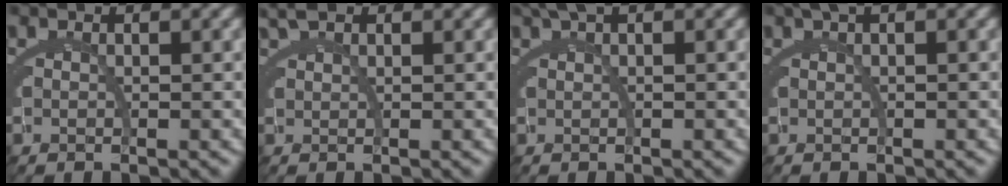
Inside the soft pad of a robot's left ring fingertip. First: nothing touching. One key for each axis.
{"total": 3.0, "fx": 2.3, "fy": 1.4, "fz": 1.4, "tx": -0.023, "ty": 0.015, "tz": 0.030}
{"total": 2.2, "fx": 1.9, "fy": 0.1, "fz": 1.1, "tx": -0.023, "ty": 0.016, "tz": 0.031}
{"total": 1.5, "fx": 1.3, "fy": -0.2, "fz": 0.8, "tx": -0.015, "ty": 0.013, "tz": 0.022}